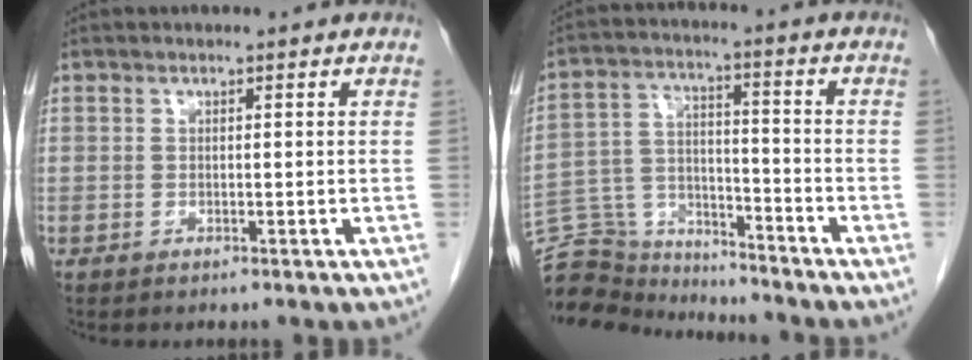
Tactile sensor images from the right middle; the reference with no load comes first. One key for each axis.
{"total": 12.1, "fx": -11.8, "fy": 2.6, "fz": 0.5, "tx": -0.018, "ty": 0.037, "tz": -0.208}